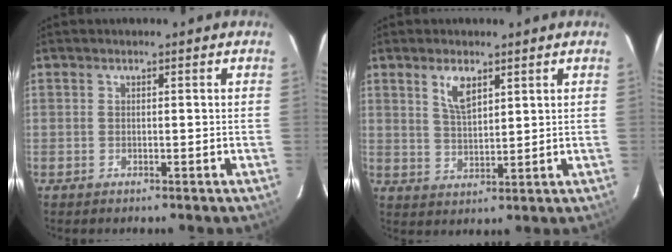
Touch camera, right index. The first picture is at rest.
{"total": 5.2, "force": [3.0, 2.1, 3.7], "torque": [-0.069, 0.002, 0.060]}